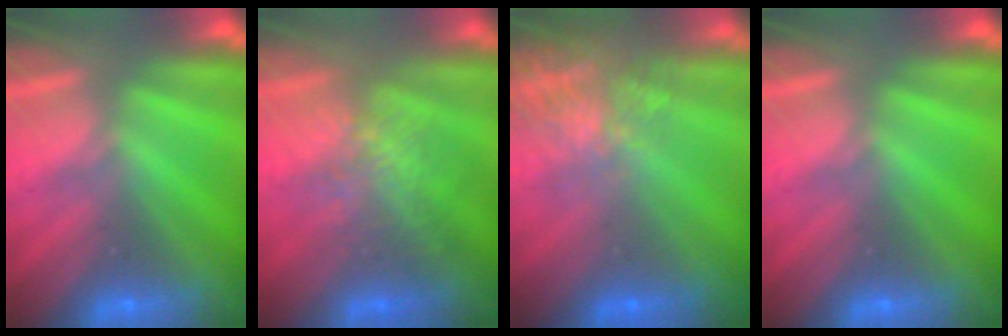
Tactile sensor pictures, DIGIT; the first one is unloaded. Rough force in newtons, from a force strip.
{"total": 2.7}
{"total": 7.8}
{"total": 0.0}